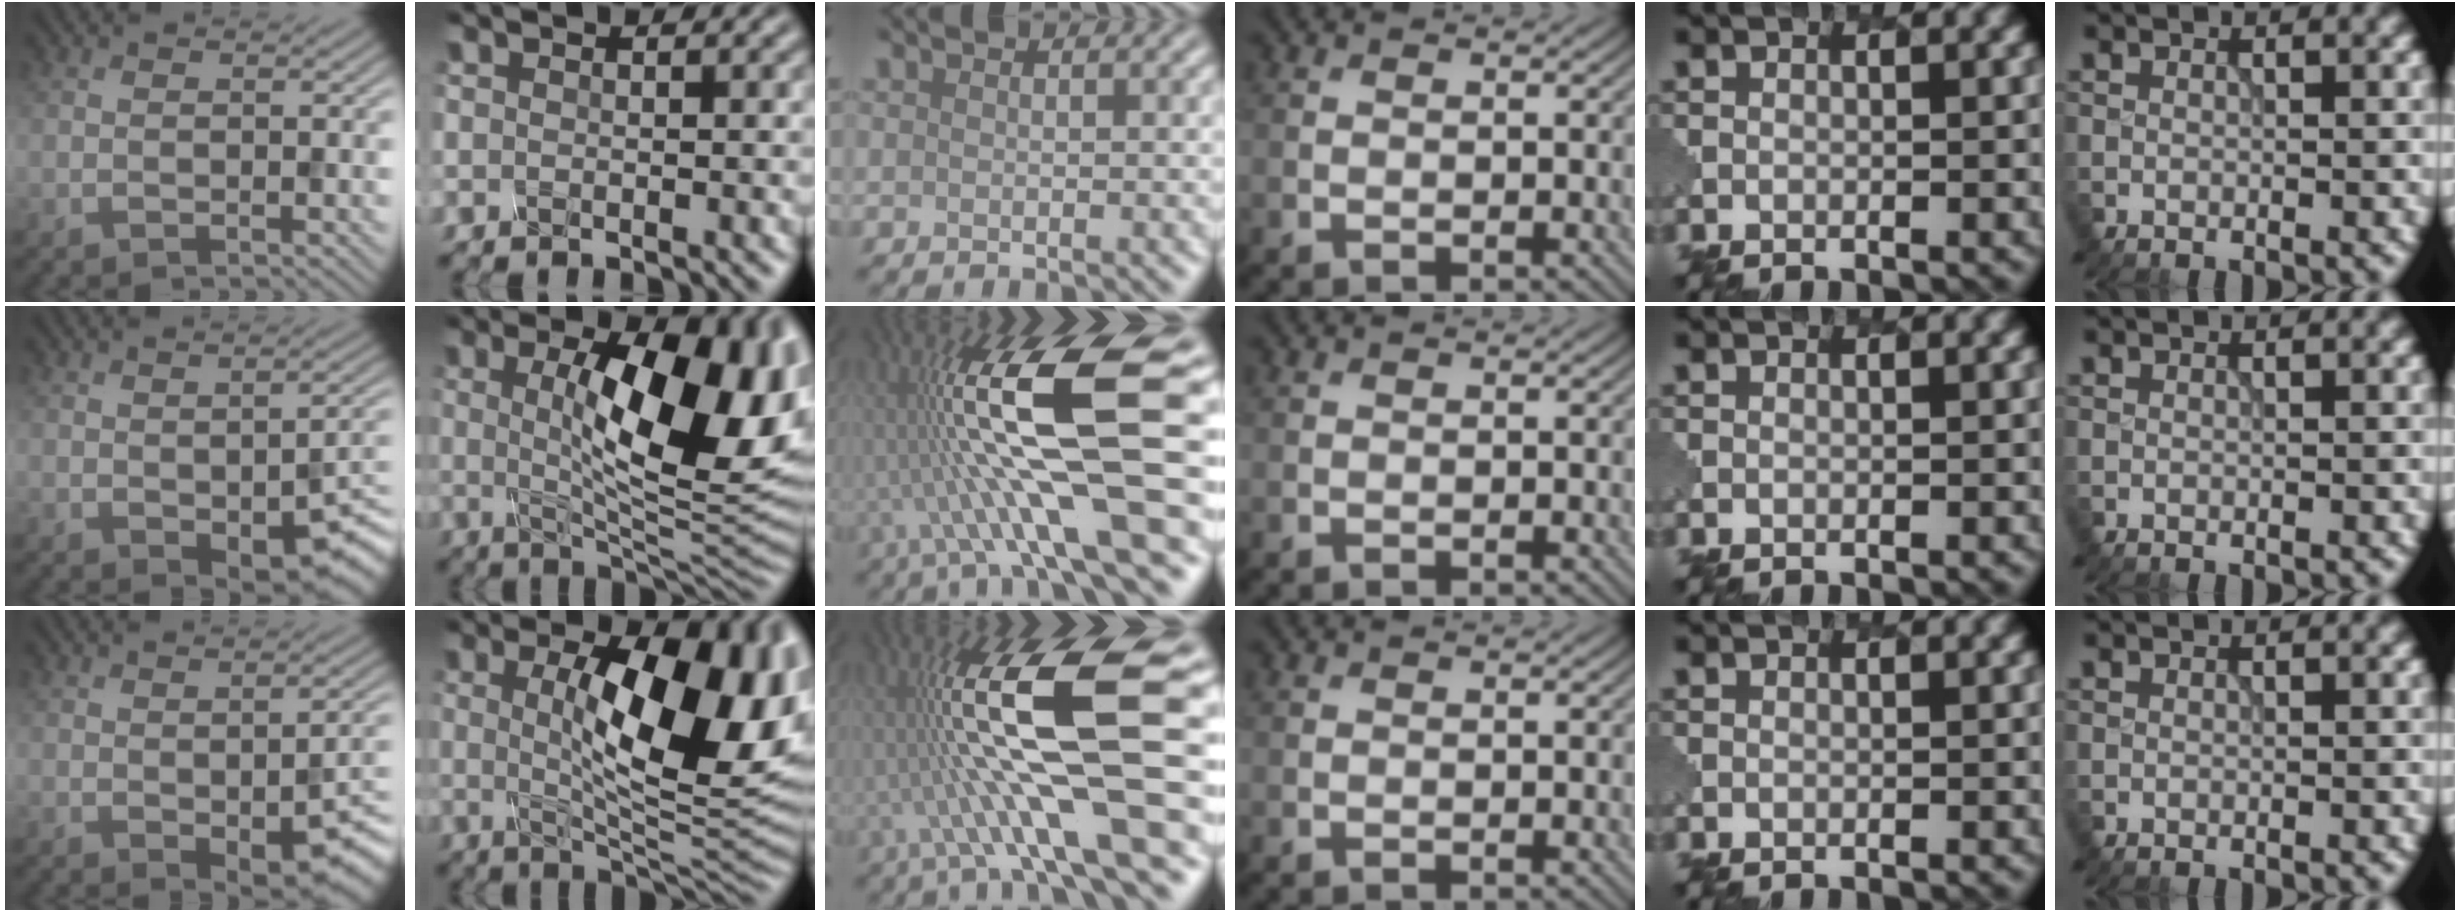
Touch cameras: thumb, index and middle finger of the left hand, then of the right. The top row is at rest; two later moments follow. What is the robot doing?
{"motion": "pour", "object": "mug"}